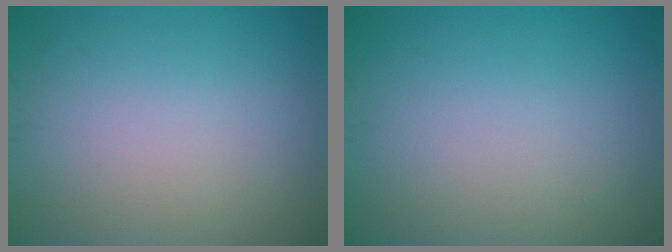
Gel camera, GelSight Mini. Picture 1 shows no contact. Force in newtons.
{"total": 0.0}